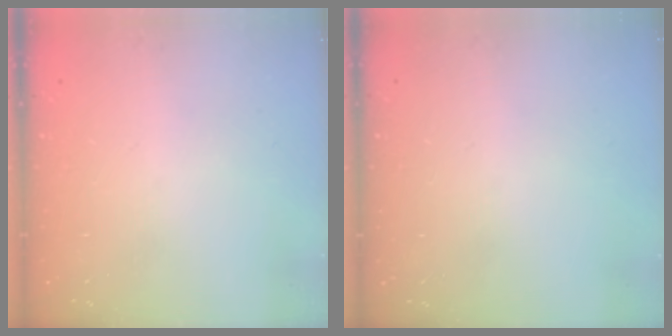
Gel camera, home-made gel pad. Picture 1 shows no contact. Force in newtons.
{"total": 0.0}